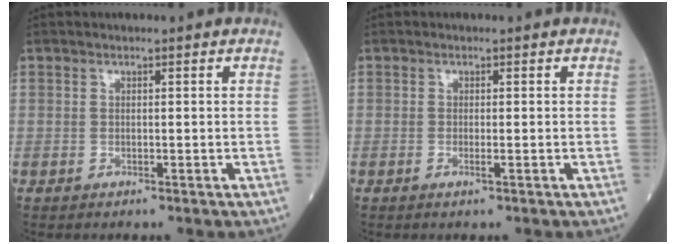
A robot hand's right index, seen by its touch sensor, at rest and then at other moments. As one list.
[{"total": 0.9, "force": [-0.3, -0.1, 0.8], "torque": [-0.016, -0.002, -0.005]}]